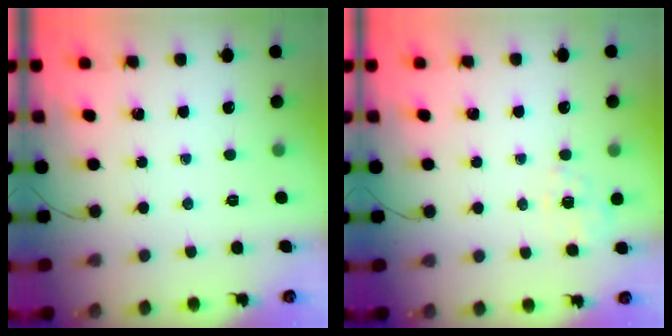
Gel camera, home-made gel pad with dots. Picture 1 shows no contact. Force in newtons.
{"total": 2.5, "press": 1.8, "slide": 1.7}